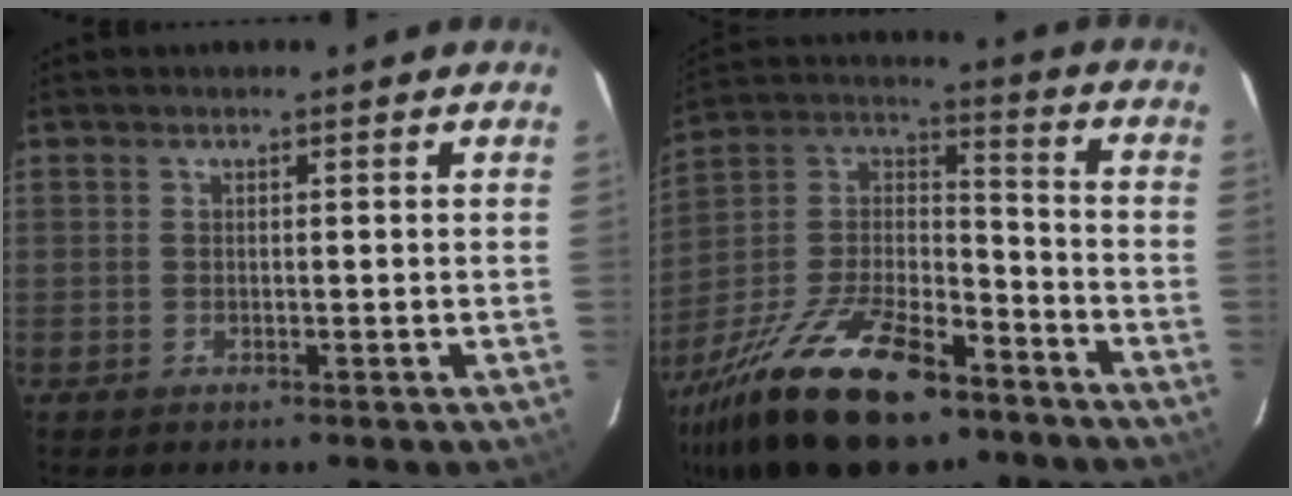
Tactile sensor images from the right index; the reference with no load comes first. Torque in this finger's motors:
{"motor_torque": [1.85, -0.29, 1.05, 0.21]}